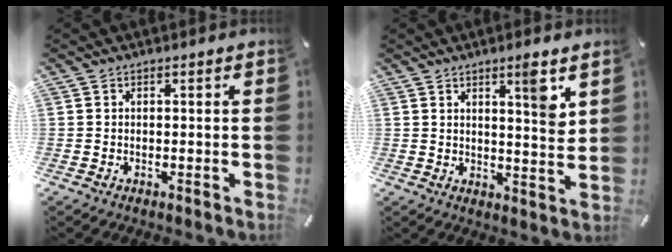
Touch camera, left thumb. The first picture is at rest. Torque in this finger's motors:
{"motor_torque": [1.39, 1.31, 0.87, -0.70, 0.22]}